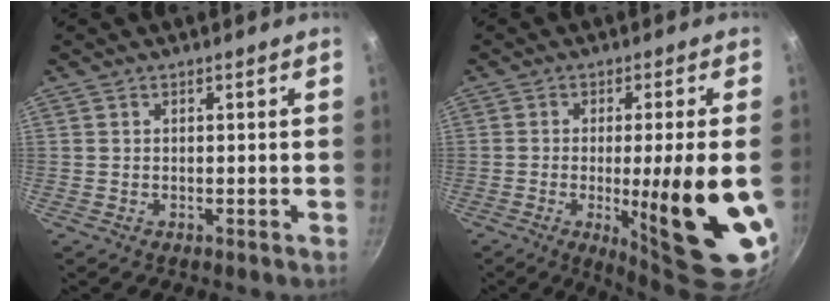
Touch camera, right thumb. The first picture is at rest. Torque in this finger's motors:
{"motor_torque": [2.55, 2.46, 2.13, -0.09, 0.44]}